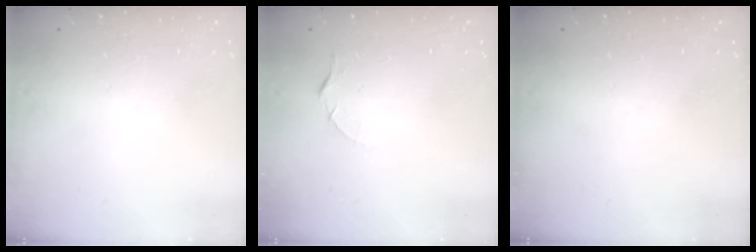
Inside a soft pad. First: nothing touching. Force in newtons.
{"total": 5.4, "press": 5.4, "slide": 0.5}
{"total": 0.0}